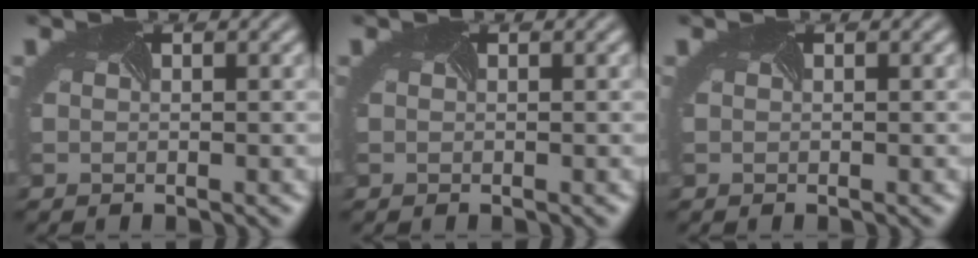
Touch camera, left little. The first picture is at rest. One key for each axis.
{"total": 0.0}
{"total": 0.0}